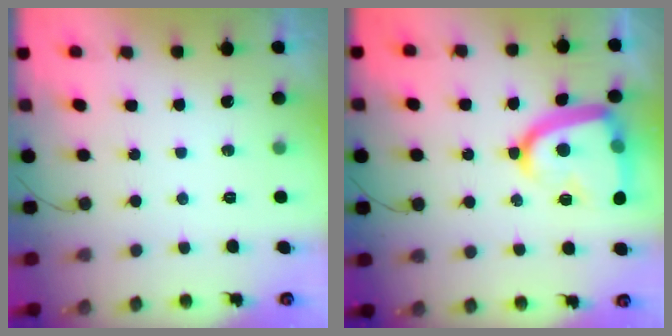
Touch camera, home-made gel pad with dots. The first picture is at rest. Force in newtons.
{"total": 17.1, "press": 17.0, "slide": 1.2}